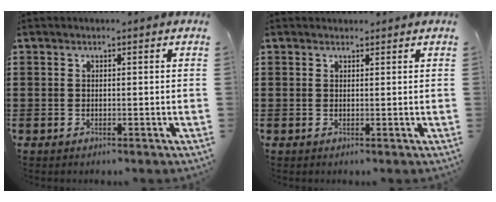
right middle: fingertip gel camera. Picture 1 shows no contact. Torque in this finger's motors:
{"motor_torque": [0.69, -0.62, 0.01, 0.01]}